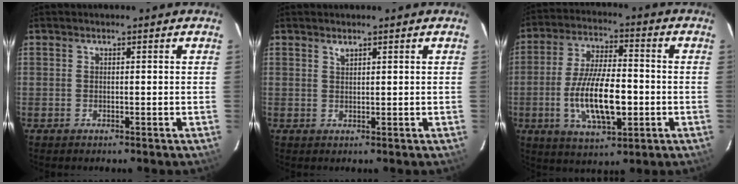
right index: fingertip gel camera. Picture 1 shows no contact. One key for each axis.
{"total": 0.9, "fx": 0.8, "fy": 0.2, "fz": 0.4, "tx": -0.007, "ty": 0.001, "tz": 0.015}
{"total": 14.3, "fx": -3.1, "fy": 5.4, "fz": 12.8, "tx": -0.253, "ty": -0.008, "tz": -0.051}